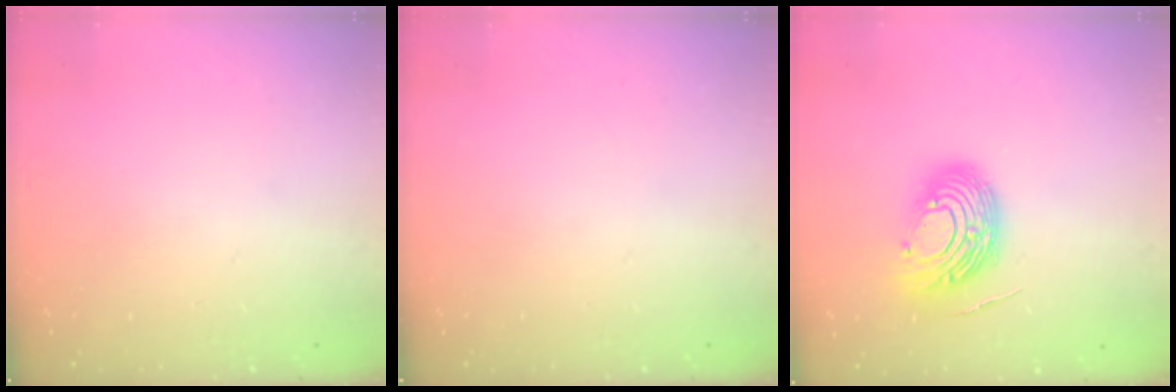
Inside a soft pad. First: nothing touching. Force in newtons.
{"total": 0.0}
{"total": 13.6, "press": 13.4, "slide": 2.2}